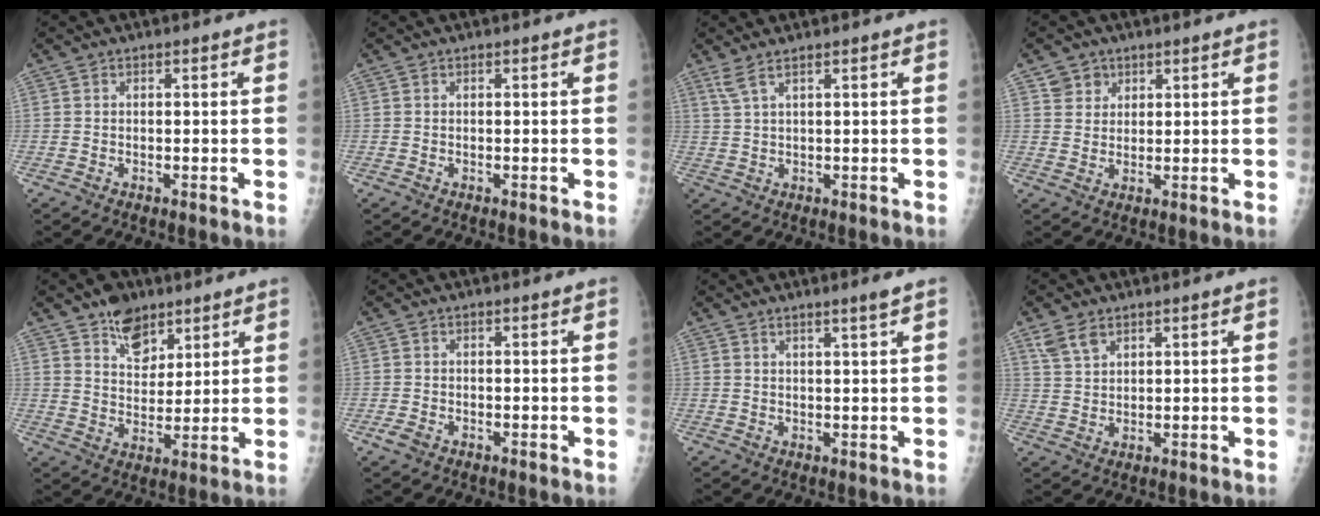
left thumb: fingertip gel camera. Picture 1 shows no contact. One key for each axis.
{"total": 0.0}
{"total": 2.7, "fx": 1.9, "fy": 0.5, "fz": 1.8, "tx": -0.046, "ty": 0.003, "tz": 0.048}
{"total": 3.7, "fx": 2.2, "fy": 3.0, "fz": 0.4, "tx": 0.016, "ty": -0.013, "tz": 0.038}
{"total": 8.8, "fx": 5.8, "fy": 5.5, "fz": 3.7, "tx": -0.026, "ty": -0.035, "tz": 0.099}
{"total": 1.5, "fx": -0.7, "fy": 1.1, "fz": 0.9, "tx": -0.018, "ty": -0.001, "tz": -0.013}
{"total": 2.3, "fx": 1.6, "fy": -0.4, "fz": 1.5, "tx": -0.024, "ty": -0.016, "tz": 0.030}
{"total": 4.4, "fx": 2.9, "fy": 2.4, "fz": 2.2, "tx": -0.034, "ty": -0.007, "tz": 0.065}